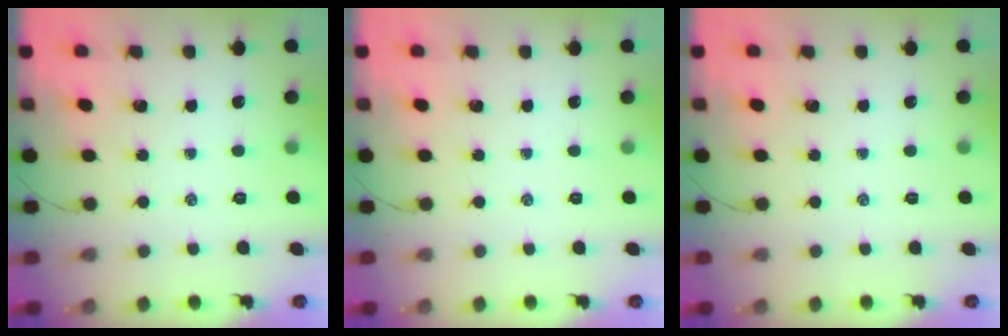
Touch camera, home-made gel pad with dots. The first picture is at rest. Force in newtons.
{"total": 0.0}
{"total": 0.0}